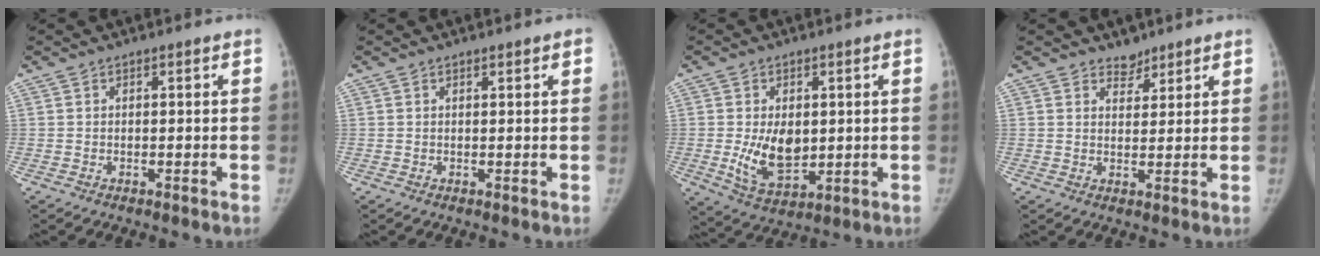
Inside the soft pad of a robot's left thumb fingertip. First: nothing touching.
{"total": 1.1, "force": [0.7, 0.4, 0.8], "torque": [-0.007, -0.001, 0.008]}
{"total": 9.7, "force": [0.1, 6.1, 7.6], "torque": [-0.109, -0.017, 0.017]}
{"total": 2.9, "force": [2.4, 1.6, 0.2], "torque": [0.022, -0.017, 0.034]}